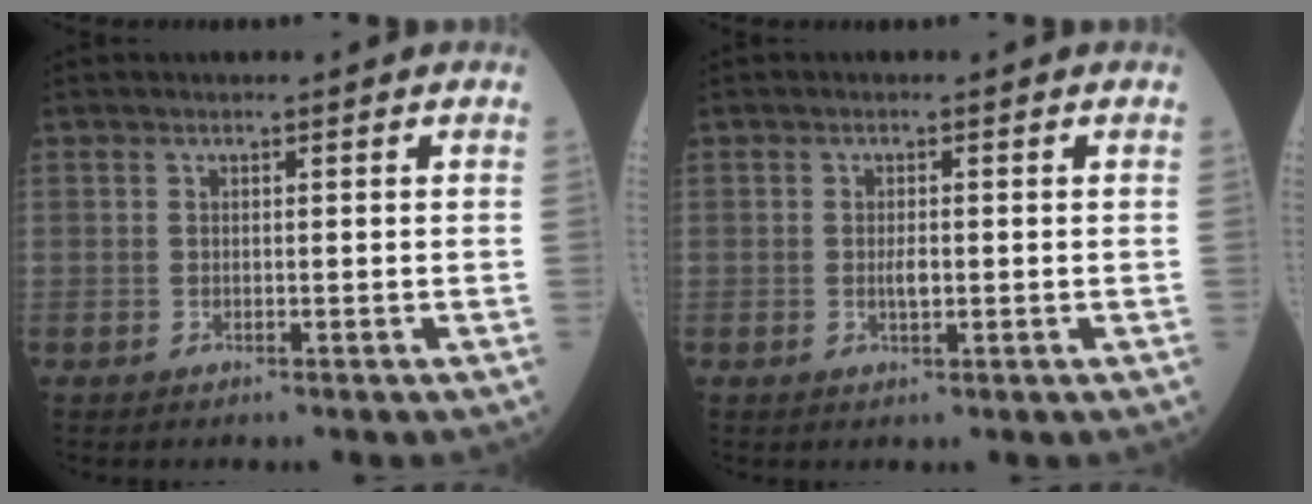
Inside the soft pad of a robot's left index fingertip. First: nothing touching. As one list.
[{"total": 1.7, "force": [-0.2, 0.6, 1.6], "torque": [-0.033, -0.001, -0.002]}]